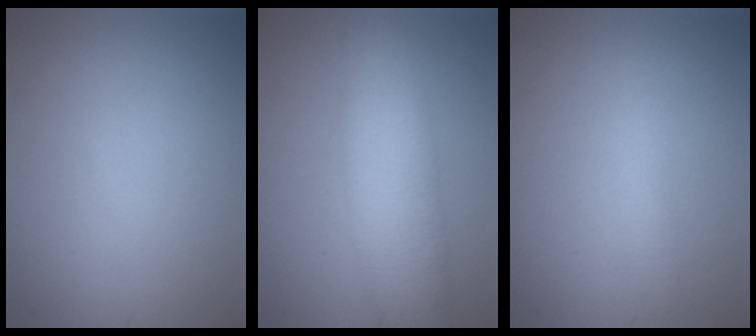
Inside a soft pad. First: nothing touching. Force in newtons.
{"total": 7.5, "press": 7.5, "slide": 0.5}
{"total": 1.7, "press": 1.7, "slide": 0.1}